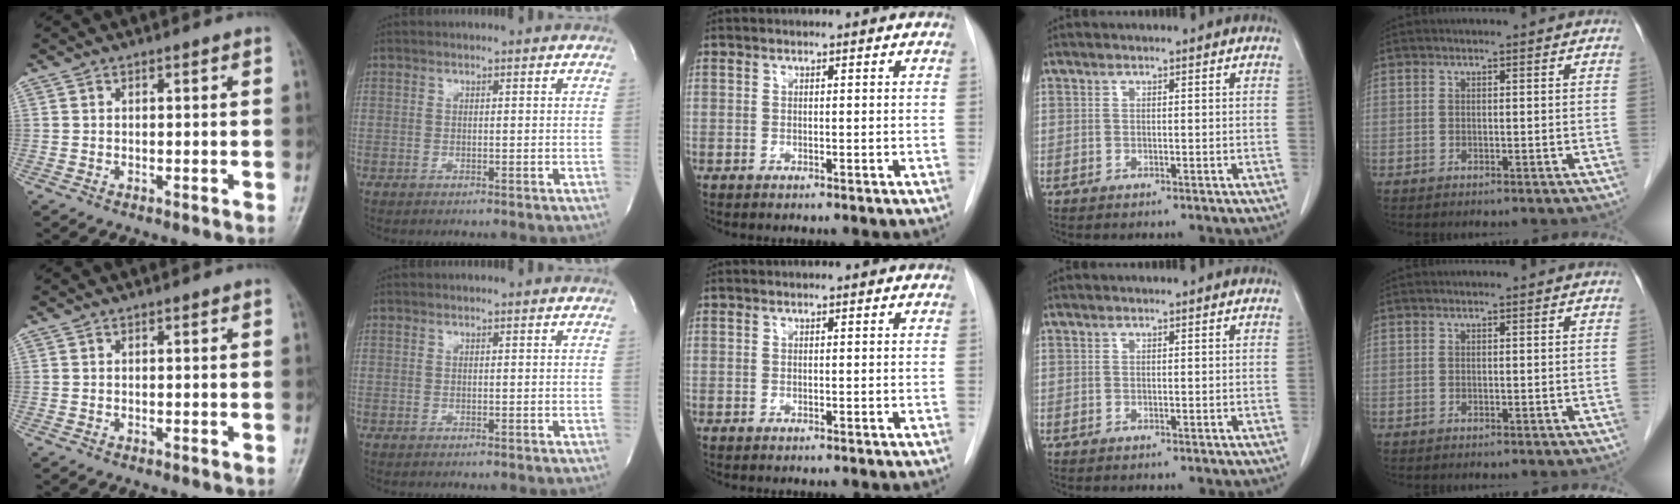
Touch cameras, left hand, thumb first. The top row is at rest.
{}